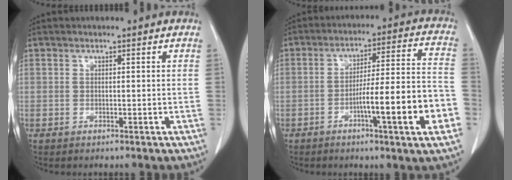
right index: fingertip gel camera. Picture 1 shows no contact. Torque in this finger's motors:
{"motor_torque": [1.22, -0.92, 0.66, 0.12]}